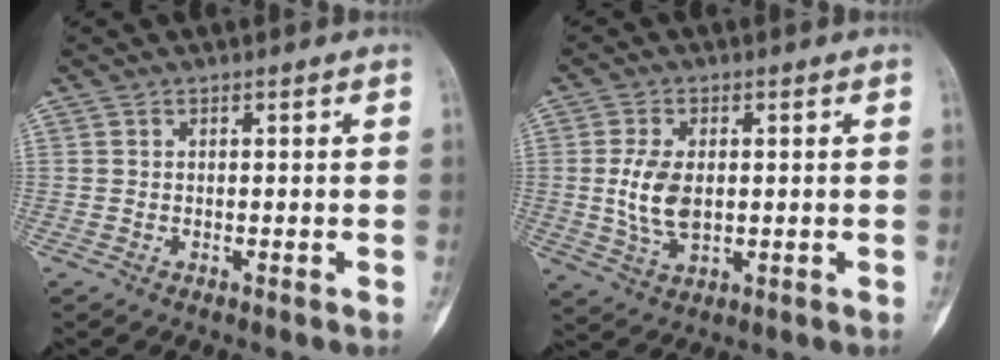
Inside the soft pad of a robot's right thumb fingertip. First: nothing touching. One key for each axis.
{"total": 7.8, "fx": 0.2, "fy": 4.5, "fz": 6.3, "tx": -0.128, "ty": -0.006, "tz": 0.009}